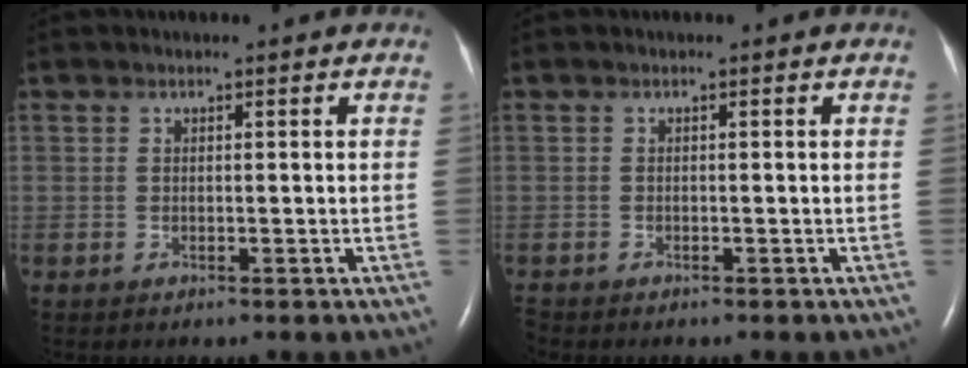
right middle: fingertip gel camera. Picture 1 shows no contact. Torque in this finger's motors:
{"motor_torque": [0.00, 0.00, 0.02, 0.02]}